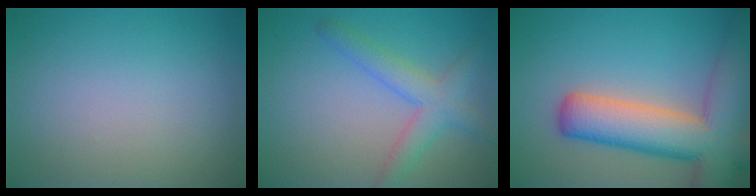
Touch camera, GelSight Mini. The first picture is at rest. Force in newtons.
{"total": 3.6, "press": 3.6, "slide": 0.1}
{"total": 11.5, "press": 11.5, "slide": 0.7}